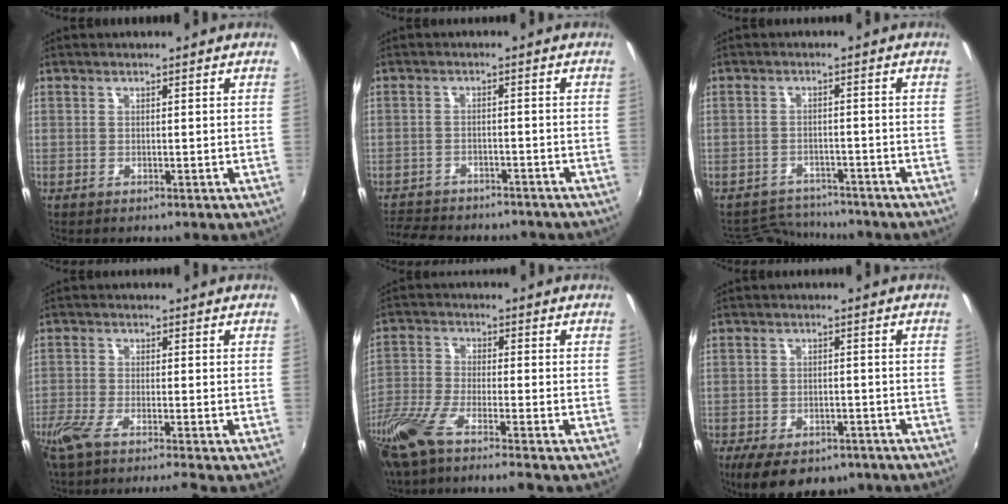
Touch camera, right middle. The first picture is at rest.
{"total": 11.5, "force": [-10.0, 4.0, 3.9], "torque": [-0.103, -0.015, -0.153]}
{"total": 7.0, "force": [-6.8, 1.7, 0.4], "torque": [-0.025, 0.006, -0.109]}
{"total": 7.0, "force": [-5.8, -0.1, 3.9], "torque": [-0.096, -0.028, -0.107]}
{"total": 11.1, "force": [-8.5, 0.8, 7.0], "torque": [-0.162, -0.038, -0.164]}
{"total": 11.4, "force": [-8.0, 5.7, 5.8], "torque": [-0.127, -0.020, -0.118]}